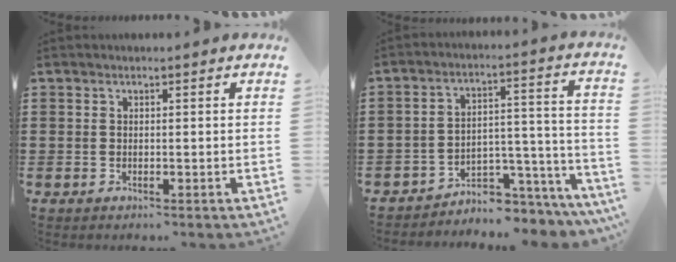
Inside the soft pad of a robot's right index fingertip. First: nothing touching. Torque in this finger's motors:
{"motor_torque": [1.25, 0.89, 0.43, 0.07]}